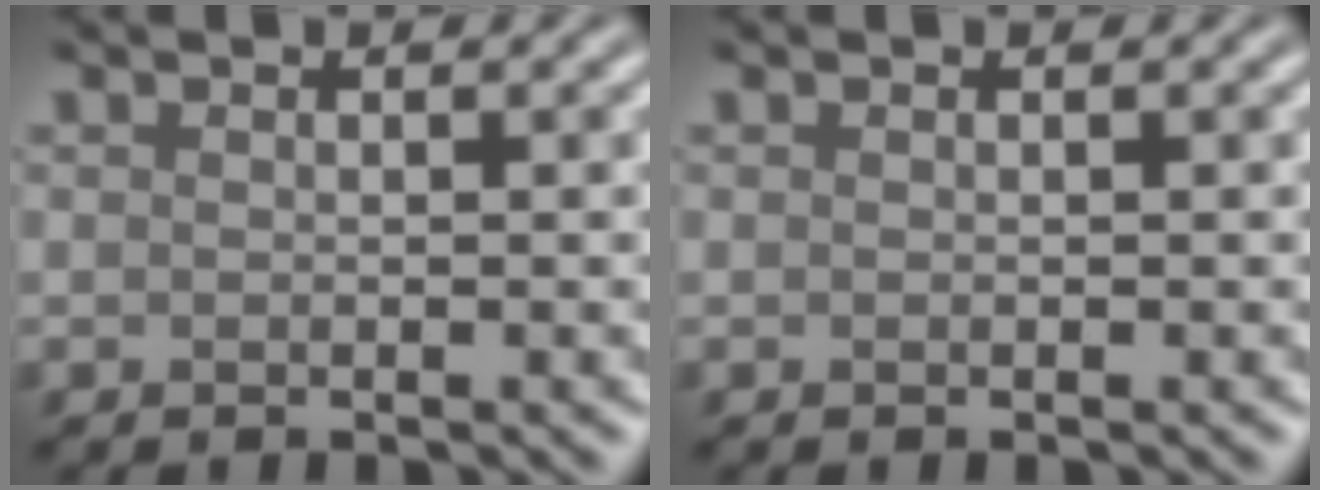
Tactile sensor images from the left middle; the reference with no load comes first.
{"total": 0.0}